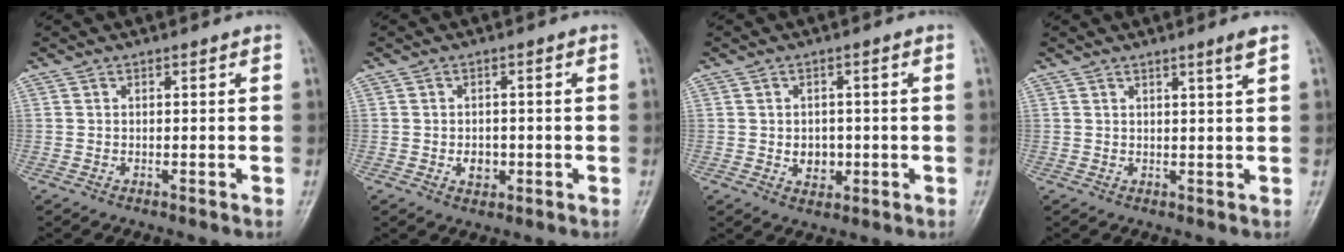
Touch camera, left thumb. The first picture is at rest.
{"total": 3.1, "force": [-0.7, 2.4, 1.8], "torque": [-0.016, 0.003, -0.008]}
{"total": 4.0, "force": [-0.5, 3.3, 2.3], "torque": [-0.016, 0.002, -0.002]}
{"total": 2.3, "force": [1.4, -0.5, 1.7], "torque": [-0.028, -0.014, 0.025]}